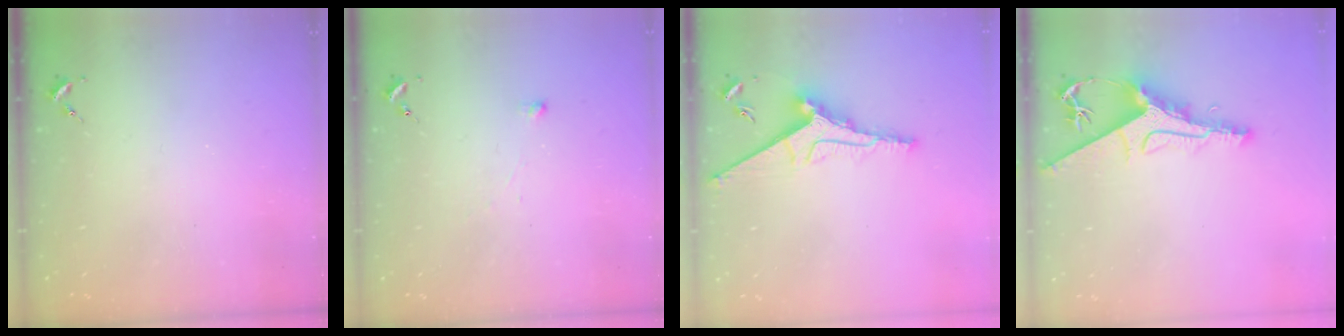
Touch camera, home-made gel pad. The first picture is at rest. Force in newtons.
{"total": 2.5, "press": 2.5, "slide": 0.5}
{"total": 11.3, "press": 11.3, "slide": 0.8}
{"total": 10.1, "press": 10.0, "slide": 1.3}